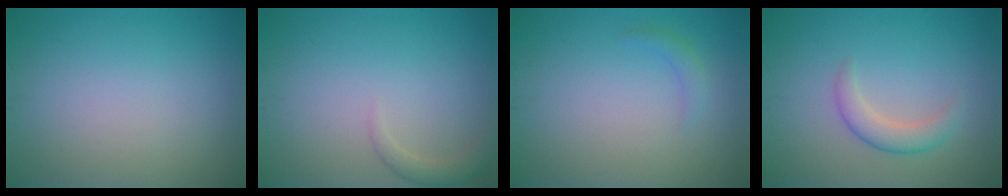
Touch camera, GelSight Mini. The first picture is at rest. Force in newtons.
{"total": 1.6, "press": 1.6, "slide": 0.0}
{"total": 1.0, "press": 1.0, "slide": 0.1}
{"total": 2.4, "press": 2.4, "slide": 0.2}